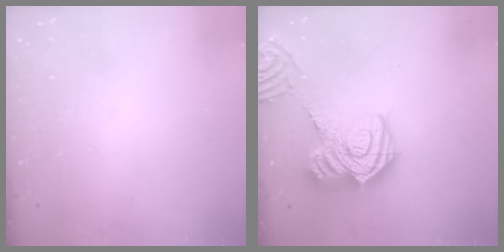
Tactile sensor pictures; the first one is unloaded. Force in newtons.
{"total": 20.4, "press": 20.3, "slide": 2.1}